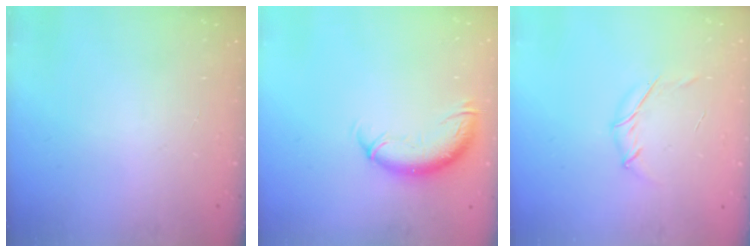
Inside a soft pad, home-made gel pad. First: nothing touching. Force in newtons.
{"total": 10.9, "press": 10.9, "slide": 1.1}
{"total": 4.8, "press": 4.7, "slide": 1.2}